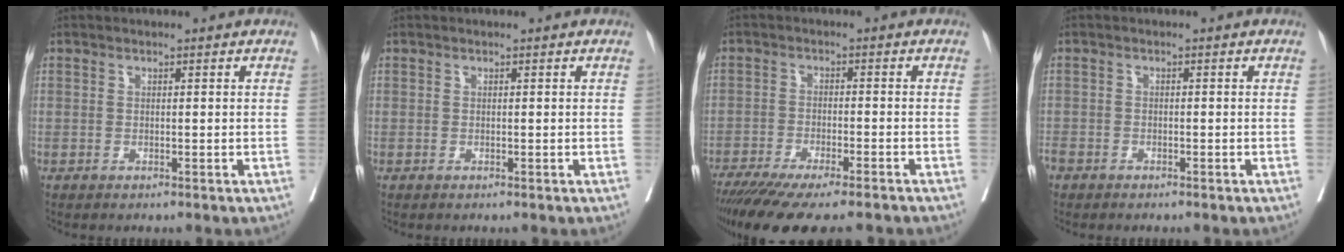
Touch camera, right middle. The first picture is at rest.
{"total": 0.0}
{"total": 17.2, "force": [-14.5, 1.5, 9.3], "torque": [-0.139, -0.048, -0.215]}
{"total": 2.6, "force": [-2.0, 1.3, 1.1], "torque": [-0.031, -0.005, -0.041]}